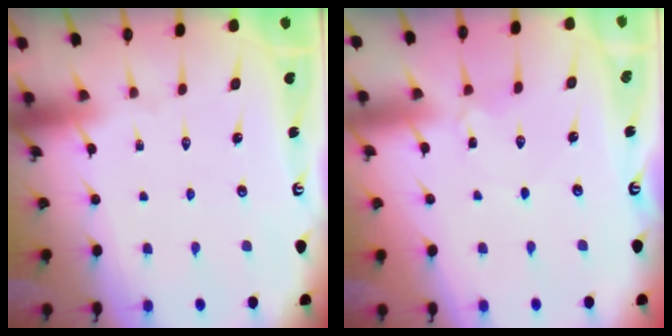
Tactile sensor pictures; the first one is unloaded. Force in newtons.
{"total": 2.3, "press": 2.3, "slide": 0.2}